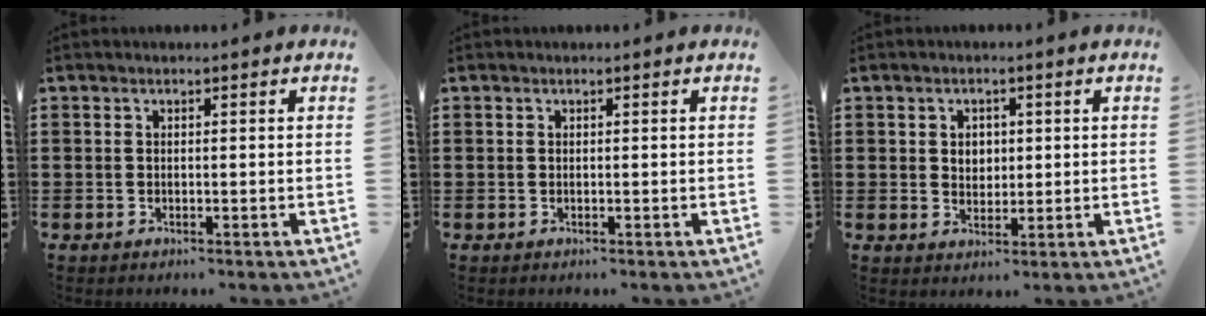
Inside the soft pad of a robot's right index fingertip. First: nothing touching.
{"total": 0.0}
{"total": 2.5, "force": [0.6, 2.1, 1.2], "torque": [-0.022, 0.008, 0.007]}